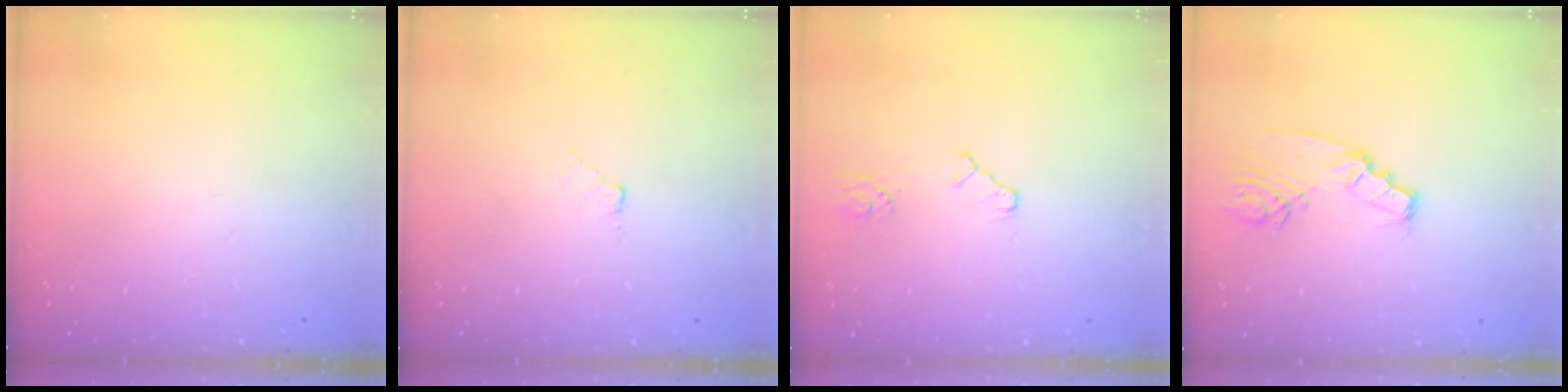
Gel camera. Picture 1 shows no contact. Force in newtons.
{"total": 4.1, "press": 4.0, "slide": 0.6}
{"total": 2.6, "press": 2.6, "slide": 0.4}
{"total": 4.6, "press": 4.6, "slide": 0.5}